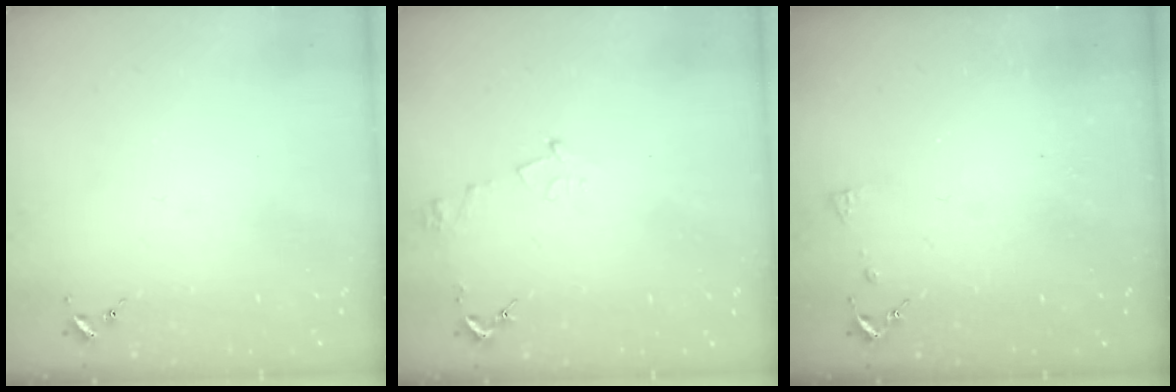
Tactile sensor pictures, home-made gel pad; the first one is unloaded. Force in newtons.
{"total": 6.2, "press": 6.2, "slide": 0.7}
{"total": 5.4, "press": 5.4, "slide": 0.8}